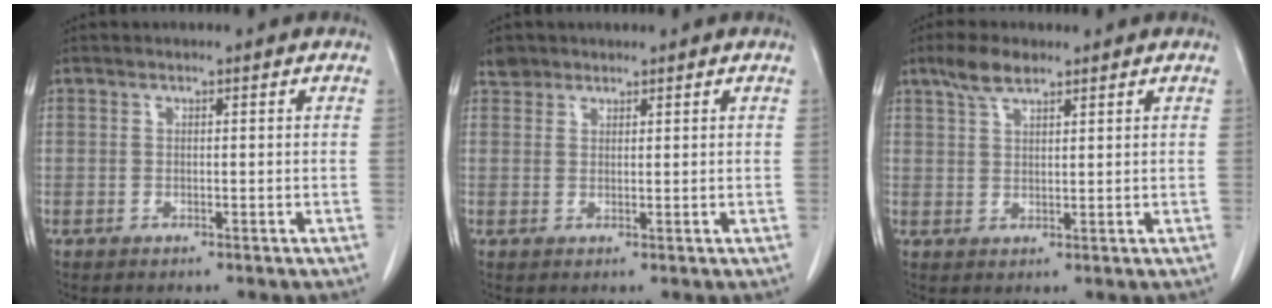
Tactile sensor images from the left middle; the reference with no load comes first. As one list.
[{"total": 1.9, "force": [1.5, 1.1, -0.1], "torque": [0.003, 0.006, 0.025]}, {"total": 4.3, "force": [3.2, 1.2, 2.6], "torque": [-0.061, 0.008, 0.063]}]